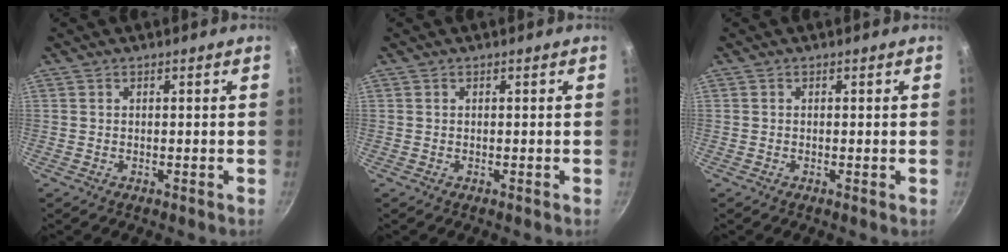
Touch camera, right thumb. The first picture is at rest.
{"total": 0.0}
{"total": 0.0}